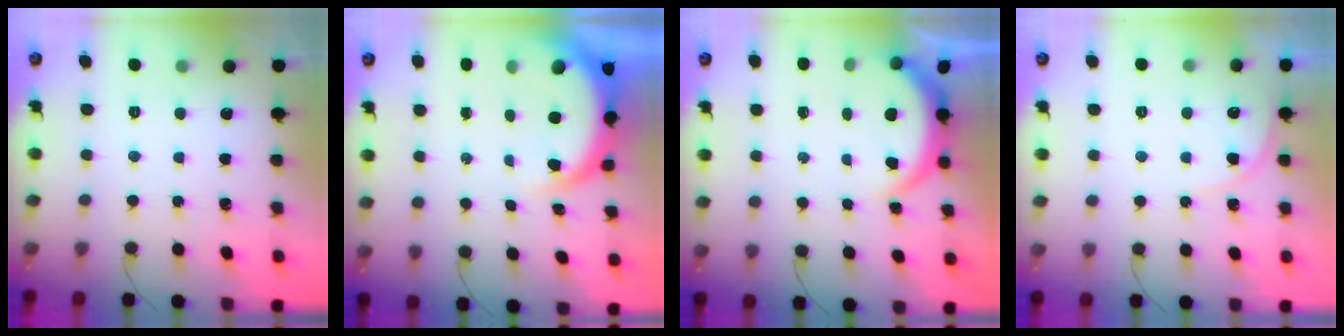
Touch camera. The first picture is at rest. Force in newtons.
{"total": 5.7, "press": 5.6, "slide": 0.8}
{"total": 3.8, "press": 3.8, "slide": 0.2}
{"total": 4.8, "press": 4.7, "slide": 0.4}